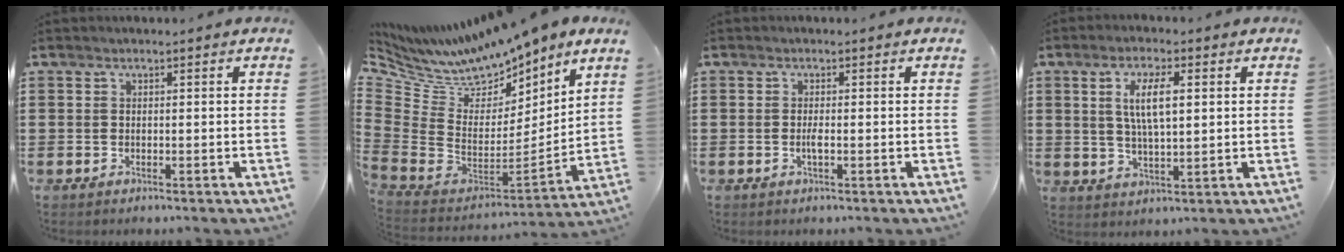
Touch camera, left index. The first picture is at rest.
{"total": 7.6, "force": [7.2, 2.5, 0.8], "torque": [-0.067, -0.066, 0.128]}
{"total": 1.3, "force": [-0.3, 0.2, 1.3], "torque": [-0.026, -0.002, -0.005]}
{"total": 6.5, "force": [1.8, 2.1, 5.9], "torque": [-0.121, 0.009, 0.028]}